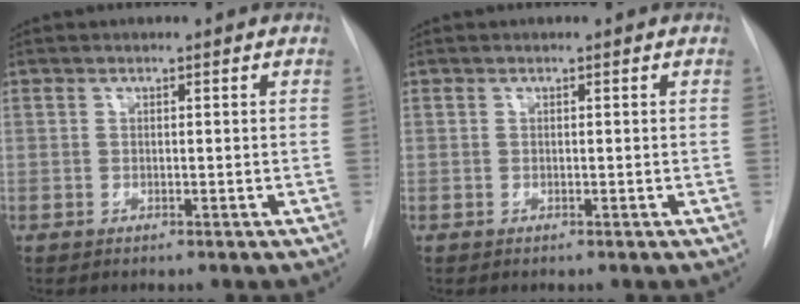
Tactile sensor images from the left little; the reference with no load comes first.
{"total": 0.0}